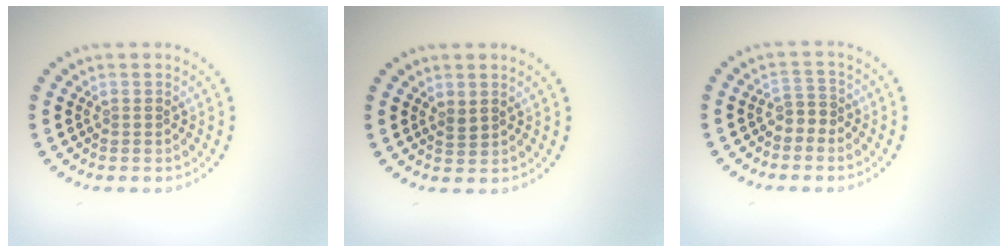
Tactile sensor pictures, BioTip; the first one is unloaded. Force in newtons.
{"total": 0.9, "press": 0.7, "slide": 0.5}
{"total": 1.5, "press": 1.2, "slide": 1.0}